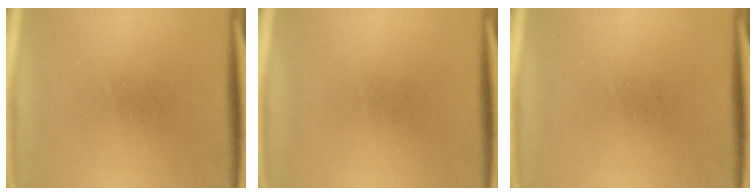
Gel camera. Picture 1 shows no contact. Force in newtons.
{"total": 0.0}
{"total": 0.0}